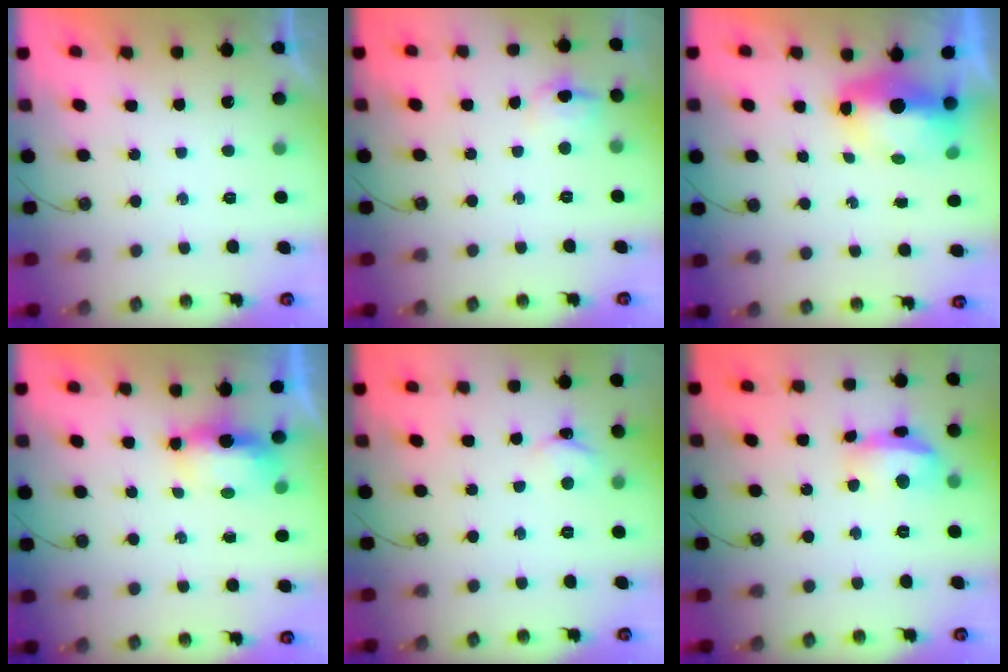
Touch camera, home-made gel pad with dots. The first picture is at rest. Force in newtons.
{"total": 6.4, "press": 6.2, "slide": 1.5}
{"total": 8.4, "press": 8.3, "slide": 1.6}
{"total": 6.0, "press": 5.9, "slide": 0.8}
{"total": 3.1, "press": 3.0, "slide": 0.3}
{"total": 12.4, "press": 12.3, "slide": 1.6}